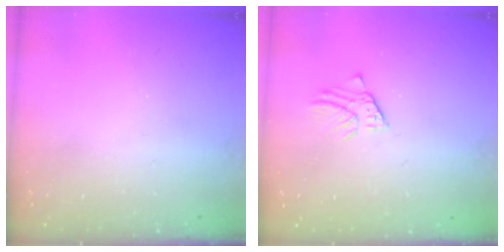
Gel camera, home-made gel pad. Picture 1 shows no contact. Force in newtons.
{"total": 1.6, "press": 1.6, "slide": 0.0}